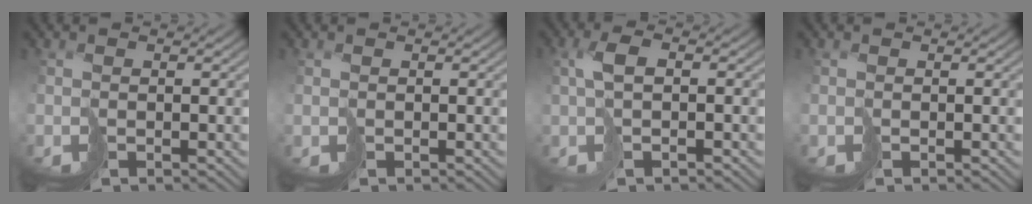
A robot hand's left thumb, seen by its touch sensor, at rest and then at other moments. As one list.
[{"total": 0.5, "force": [0.4, 0.2, 0.2], "torque": [-0.008, -0.001, 0.007]}, {"total": 3.1, "force": [0.2, 1.1, 2.9], "torque": [-0.064, 0.010, 0.001]}, {"total": 0.5, "force": [0.0, 0.4, 0.4], "torque": [-0.009, -0.002, -0.001]}]